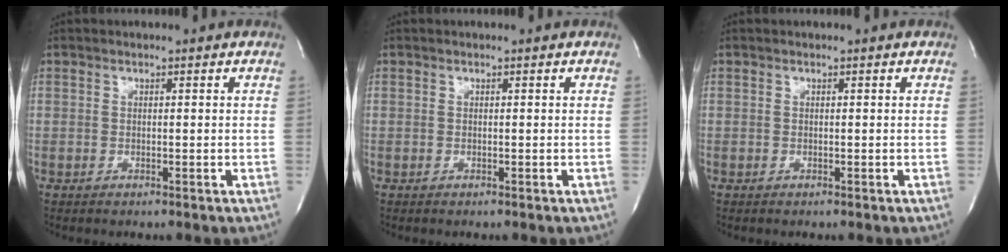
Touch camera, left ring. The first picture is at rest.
{"total": 0.0}
{"total": 0.0}